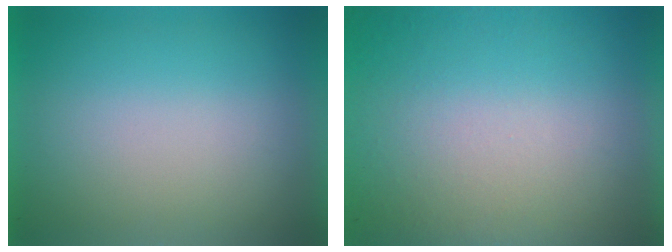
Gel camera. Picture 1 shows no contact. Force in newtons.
{"total": 9.2}